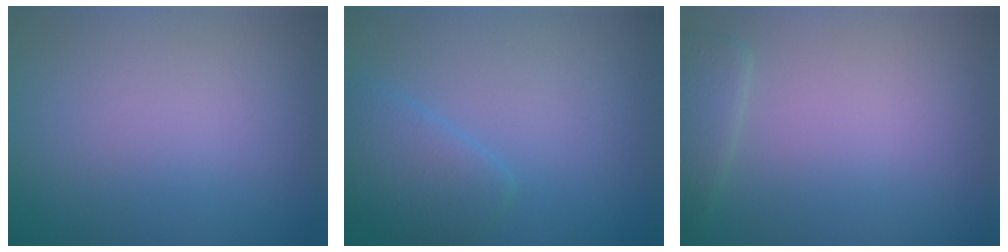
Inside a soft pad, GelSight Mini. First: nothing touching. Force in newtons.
{"total": 2.8, "press": 2.8, "slide": 0.2}
{"total": 1.2, "press": 1.2, "slide": 0.1}